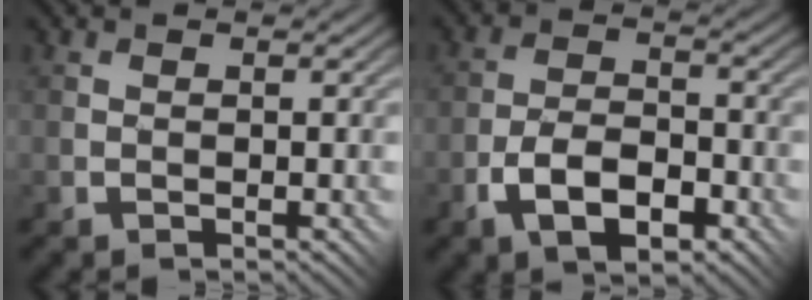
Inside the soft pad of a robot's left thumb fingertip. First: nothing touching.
{"total": 6.5, "force": [-3.2, 3.2, 4.6], "torque": [-0.089, 0.001, -0.067]}